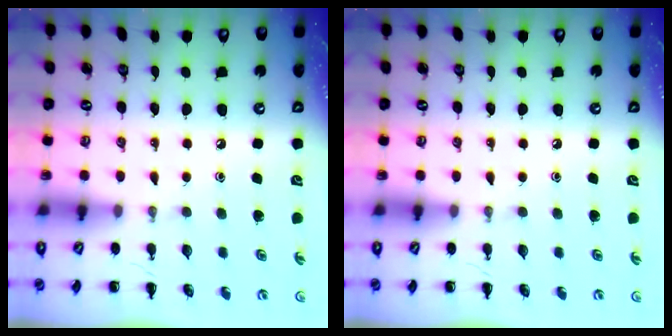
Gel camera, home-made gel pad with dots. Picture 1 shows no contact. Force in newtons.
{"total": 0.0}